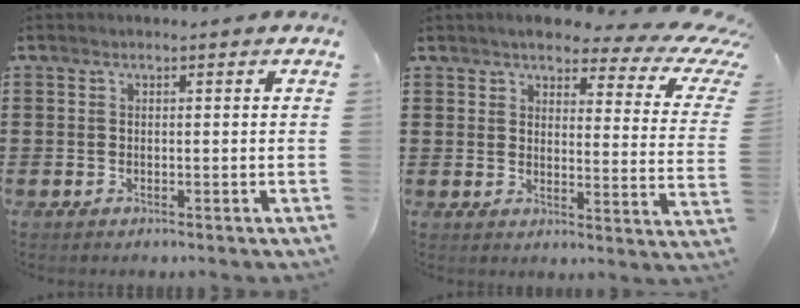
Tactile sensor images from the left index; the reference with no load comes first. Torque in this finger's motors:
{"motor_torque": [1.70, -0.44, 0.79, 0.04]}